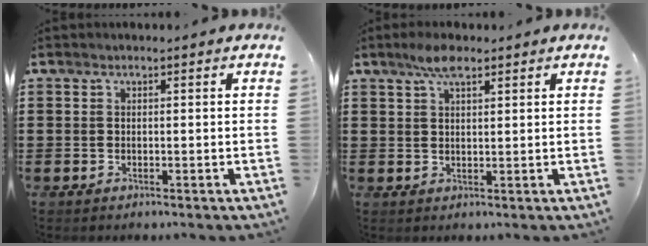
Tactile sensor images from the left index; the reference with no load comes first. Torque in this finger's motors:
{"motor_torque": [0.67, -0.48, 0.28, 0.09]}